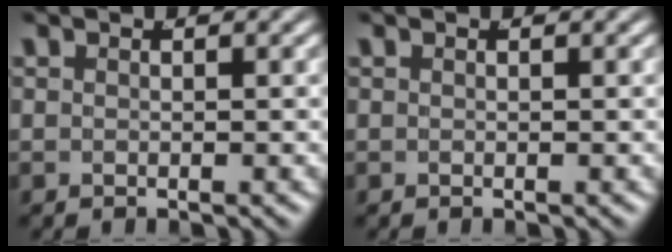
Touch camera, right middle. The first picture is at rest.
{"total": 0.0}